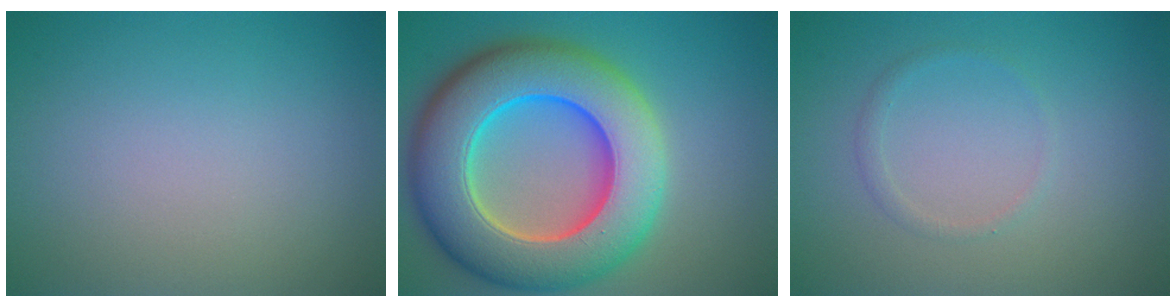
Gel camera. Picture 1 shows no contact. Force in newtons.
{"total": 13.5, "press": 13.5, "slide": 0.6}
{"total": 0.9, "press": 0.9, "slide": 0.1}